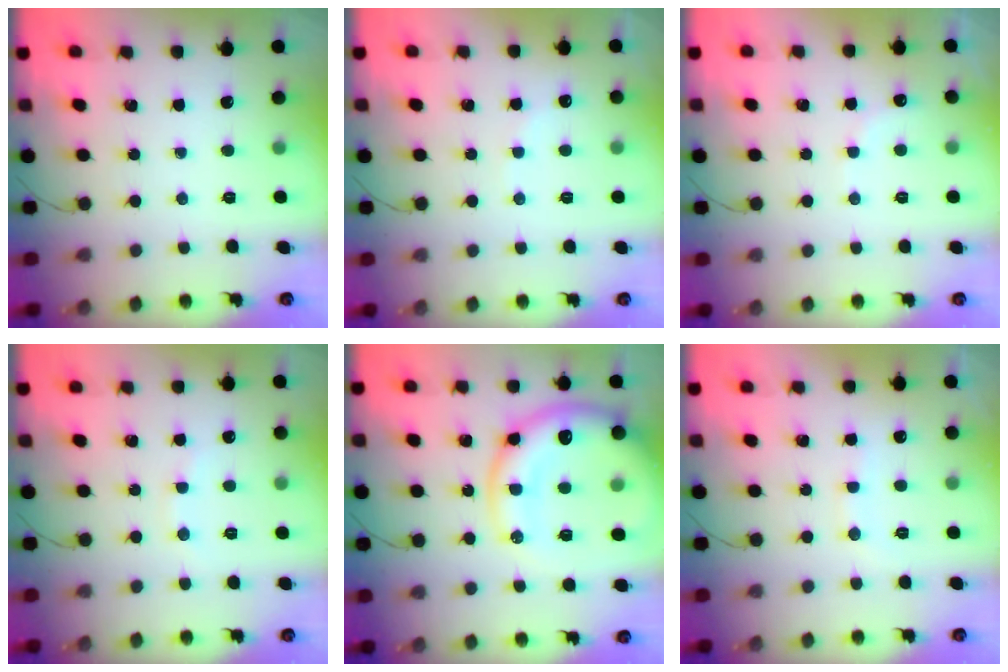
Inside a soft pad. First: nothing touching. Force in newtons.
{"total": 5.8, "press": 5.7, "slide": 1.0}
{"total": 6.6, "press": 6.5, "slide": 1.2}
{"total": 5.0, "press": 4.8, "slide": 1.2}
{"total": 20.5, "press": 20.0, "slide": 4.4}
{"total": 7.5, "press": 7.3, "slide": 1.6}